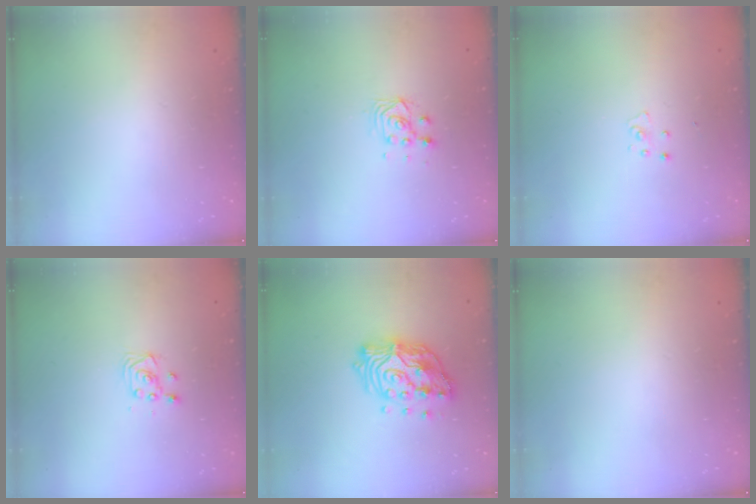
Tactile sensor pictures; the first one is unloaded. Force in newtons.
{"total": 5.0, "press": 5.0, "slide": 0.3}
{"total": 2.6, "press": 2.6, "slide": 0.2}
{"total": 3.5, "press": 3.5, "slide": 0.4}
{"total": 15.9, "press": 15.8, "slide": 1.5}
{"total": 0.0}